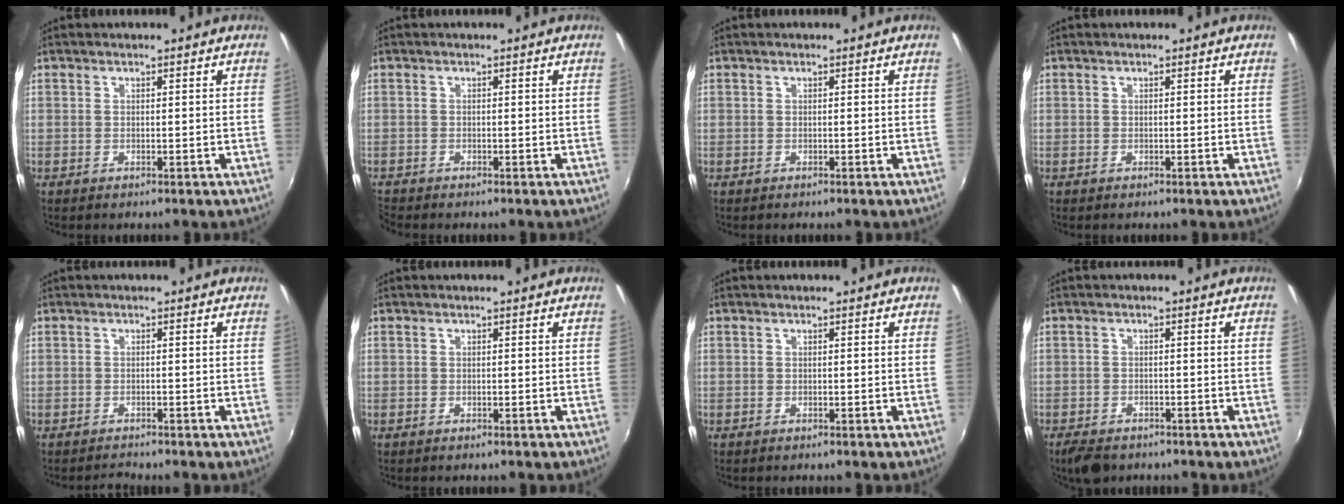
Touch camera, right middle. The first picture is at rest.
{"total": 1.6, "force": [-1.6, 0.2, 0.1], "torque": [-0.008, -0.011, -0.034]}
{"total": 0.0}
{"total": 0.0}
{"total": 1.2, "force": [-1.2, 0.2, -0.3], "torque": [0.000, 0.001, -0.022]}
{"total": 0.0}
{"total": 0.0}
{"total": 5.0, "force": [-3.9, 2.4, 2.0], "torque": [-0.054, -0.012, -0.065]}